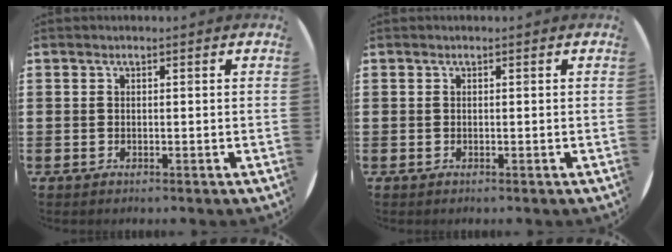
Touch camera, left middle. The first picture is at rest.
{"total": 0.0}